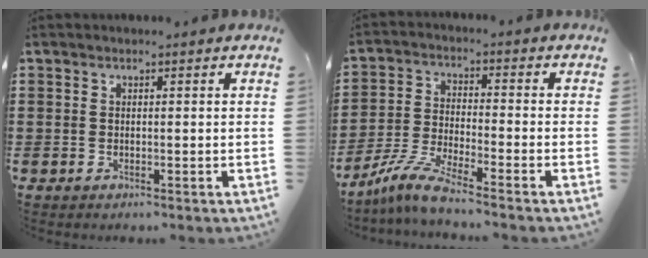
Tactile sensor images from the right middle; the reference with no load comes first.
{"total": 6.6, "force": [-5.5, 0.2, 3.6], "torque": [-0.100, -0.019, -0.112]}